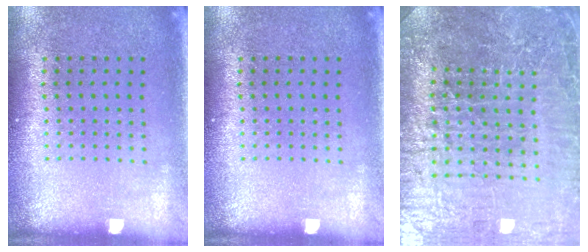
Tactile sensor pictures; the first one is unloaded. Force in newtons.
{"total": 0.0}
{"total": 5.8, "press": 5.4, "slide": 2.1}